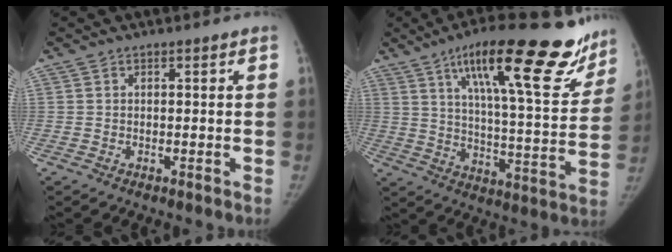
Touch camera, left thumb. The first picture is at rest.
{"total": 26.2, "force": [16.9, 6.8, 18.8], "torque": [-0.237, -0.060, 0.250]}